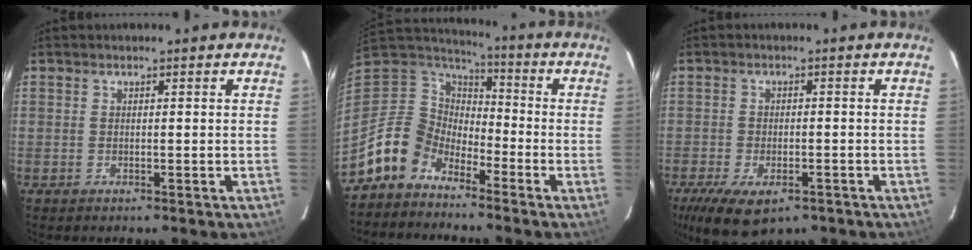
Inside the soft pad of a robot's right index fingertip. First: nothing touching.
{"total": 10.7, "force": [-8.0, 6.7, 2.4], "torque": [-0.067, 0.029, -0.160]}
{"total": 10.9, "force": [-6.7, 5.3, 6.9], "torque": [-0.150, -0.033, -0.105]}